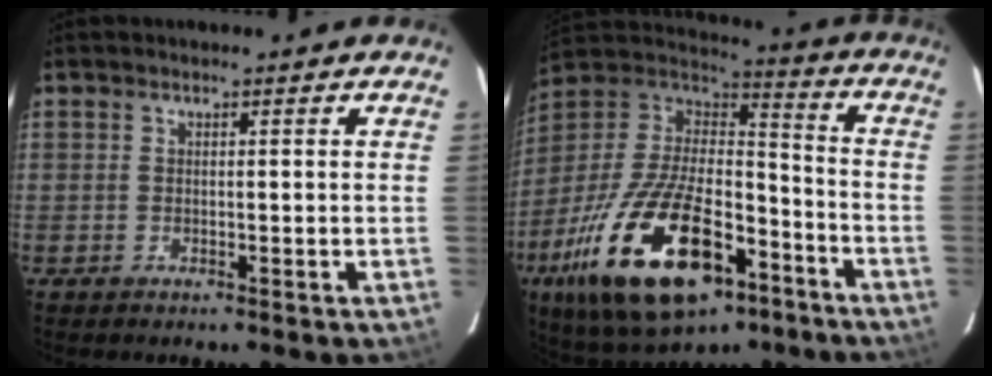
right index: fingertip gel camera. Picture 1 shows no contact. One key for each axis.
{"total": 29.9, "fx": -15.3, "fy": 13.7, "fz": 21.7, "tx": -0.423, "ty": -0.025, "tz": -0.247}